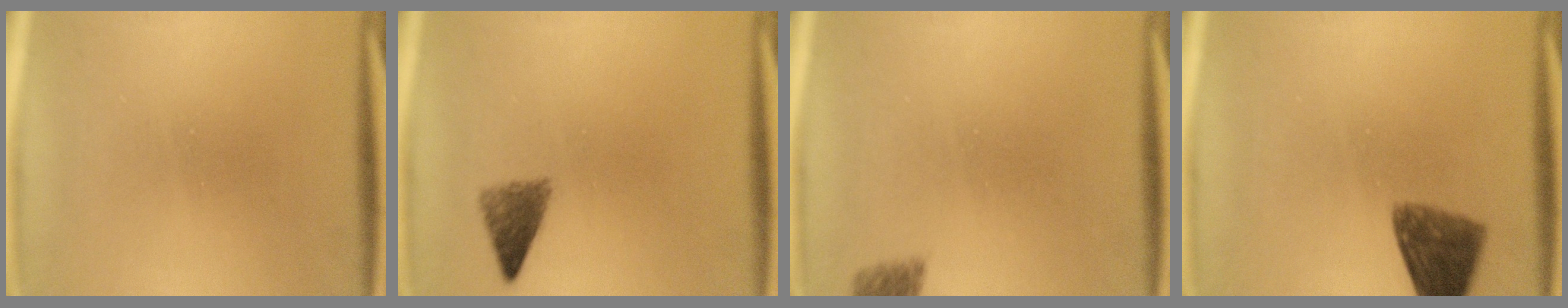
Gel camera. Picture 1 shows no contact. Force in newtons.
{"total": 3.1}
{"total": 2.7}
{"total": 7.8}